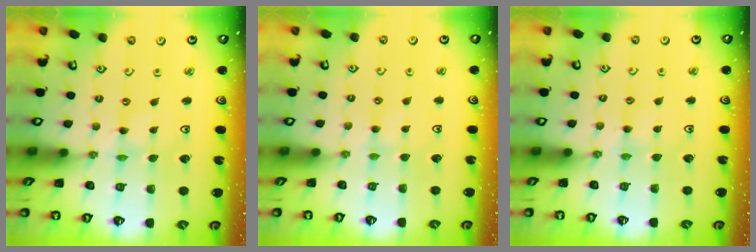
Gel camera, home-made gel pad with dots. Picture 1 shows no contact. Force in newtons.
{"total": 2.3, "press": 2.3, "slide": 0.4}
{"total": 2.6, "press": 2.6, "slide": 0.4}